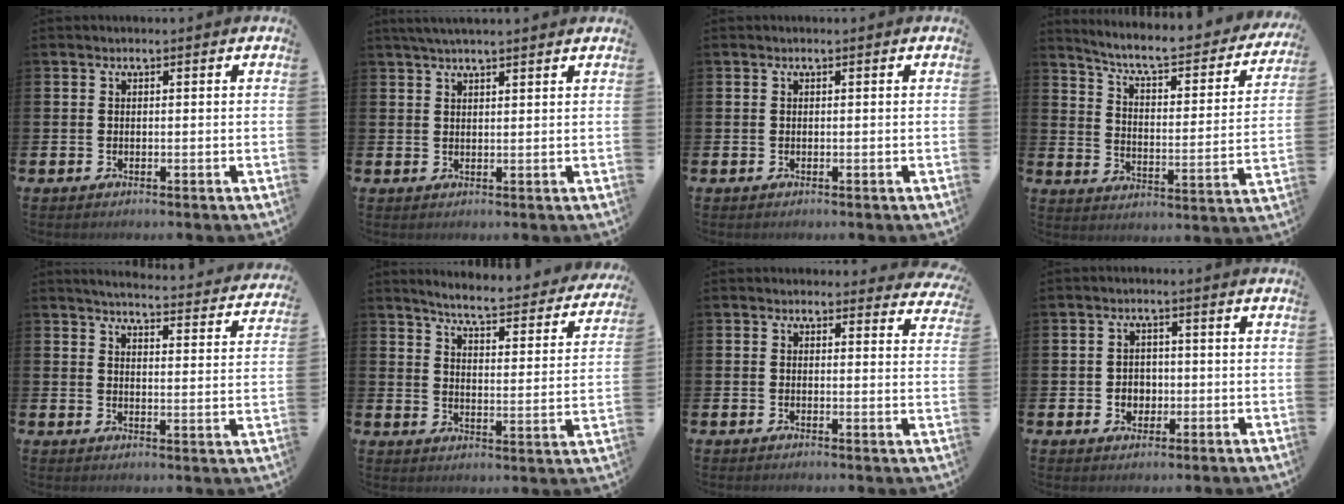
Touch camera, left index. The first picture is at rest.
{"total": 2.8, "force": [2.6, 0.1, 1.2], "torque": [-0.027, -0.002, 0.047]}
{"total": 0.0}
{"total": 6.4, "force": [5.6, 1.4, 2.9], "torque": [-0.078, -0.045, 0.087]}
{"total": 4.1, "force": [4.0, 0.1, 0.7], "torque": [-0.018, -0.041, 0.065]}
{"total": 5.3, "force": [5.0, 0.1, 1.7], "torque": [-0.050, -0.047, 0.079]}
{"total": 1.7, "force": [1.6, 0.7, -0.1], "torque": [0.007, -0.006, 0.025]}
{"total": 2.6, "force": [-0.3, 2.4, 0.9], "torque": [-0.016, 0.004, -0.013]}